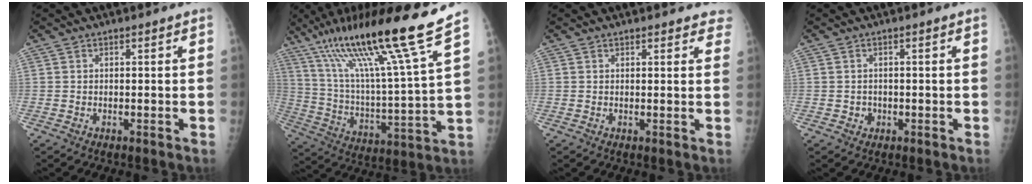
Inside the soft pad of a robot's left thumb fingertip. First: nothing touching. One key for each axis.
{"total": 22.9, "fx": 15.9, "fy": -0.1, "fz": 16.5, "tx": -0.262, "ty": -0.065, "tz": 0.280}
{"total": 4.3, "fx": 3.6, "fy": 1.5, "fz": 1.8, "tx": 0.009, "ty": -0.007, "tz": 0.032}
{"total": 1.3, "fx": -0.4, "fy": 1.2, "fz": 0.2, "tx": 0.002, "ty": 0.004, "tz": -0.003}